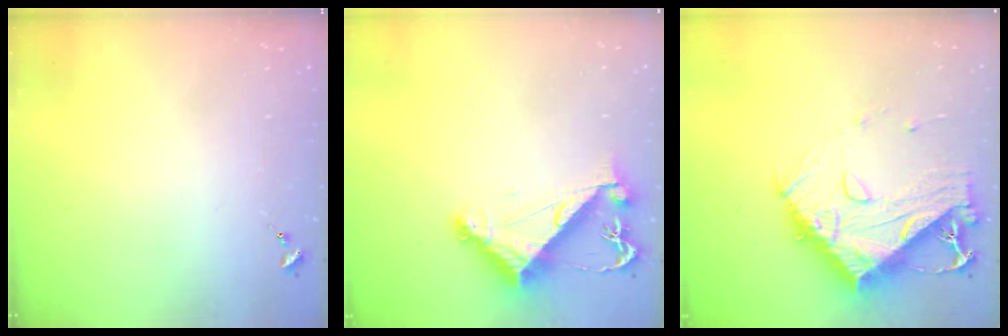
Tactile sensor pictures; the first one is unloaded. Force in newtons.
{"total": 8.0, "press": 8.0, "slide": 0.7}
{"total": 14.2, "press": 14.1, "slide": 1.2}